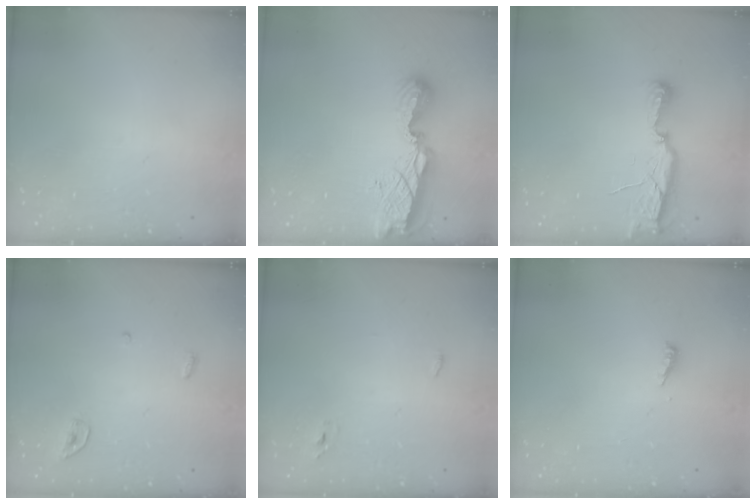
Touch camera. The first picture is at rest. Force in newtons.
{"total": 9.6, "press": 9.6, "slide": 1.2}
{"total": 9.0, "press": 7.8, "slide": 4.5}
{"total": 3.4, "press": 3.4, "slide": 0.3}
{"total": 2.7, "press": 2.6, "slide": 0.8}
{"total": 3.6, "press": 3.6, "slide": 0.4}